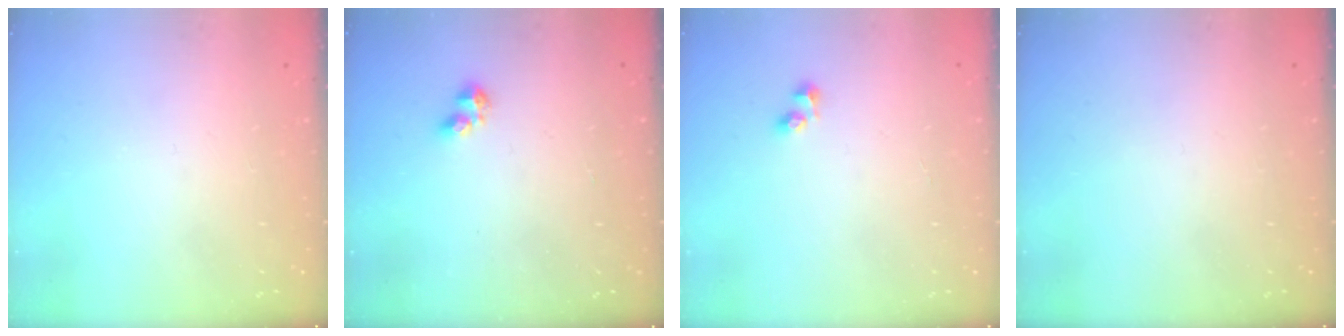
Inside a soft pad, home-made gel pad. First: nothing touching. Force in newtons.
{"total": 2.3, "press": 2.2, "slide": 0.6}
{"total": 3.0, "press": 2.7, "slide": 1.3}
{"total": 0.0}